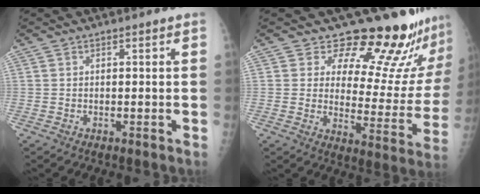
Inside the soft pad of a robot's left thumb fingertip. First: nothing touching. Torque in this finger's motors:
{"motor_torque": [0.08, 0.01, -0.16, -0.01, 0.08]}